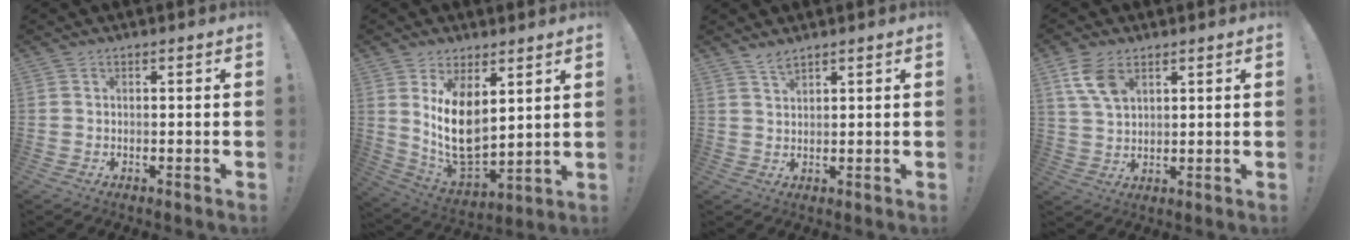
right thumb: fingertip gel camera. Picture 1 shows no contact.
{"total": 14.6, "force": [5.3, 8.4, 10.7], "torque": [-0.209, -0.054, 0.099]}
{"total": 2.6, "force": [2.3, 0.5, 1.1], "torque": [-0.018, -0.014, 0.041]}
{"total": 8.2, "force": [4.4, 4.7, 5.1], "torque": [-0.096, -0.015, 0.085]}